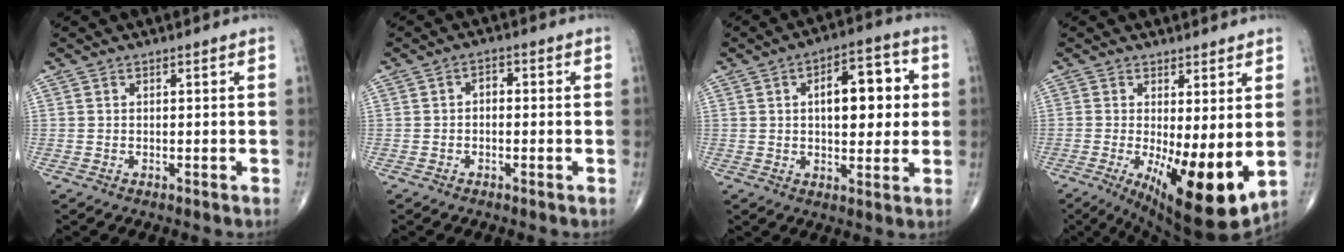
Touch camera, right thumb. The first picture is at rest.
{"total": 2.1, "force": [-0.2, 1.4, 1.5], "torque": [-0.014, 0.011, -0.010]}
{"total": 12.8, "force": [2.1, 6.4, 10.8], "torque": [-0.118, 0.011, 0.028]}
{"total": 13.8, "force": [-1.7, 4.3, 13.0], "torque": [-0.198, -0.032, -0.012]}